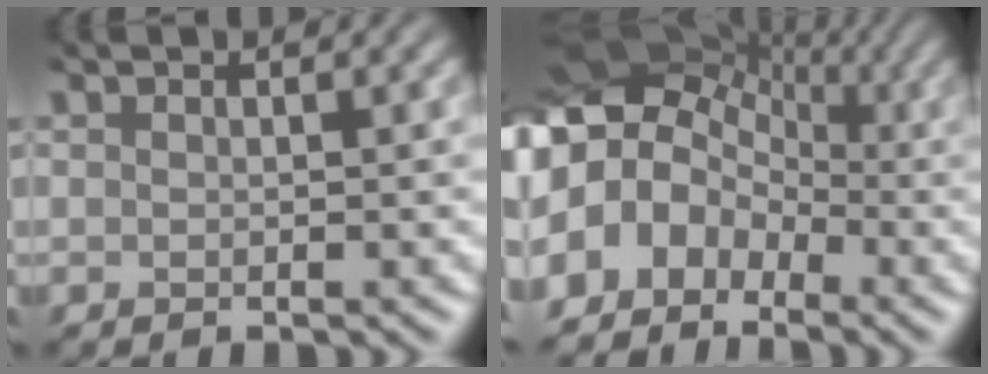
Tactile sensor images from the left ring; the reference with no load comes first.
{"total": 11.1, "force": [-2.5, 9.4, 5.4], "torque": [-0.091, 0.005, -0.087]}